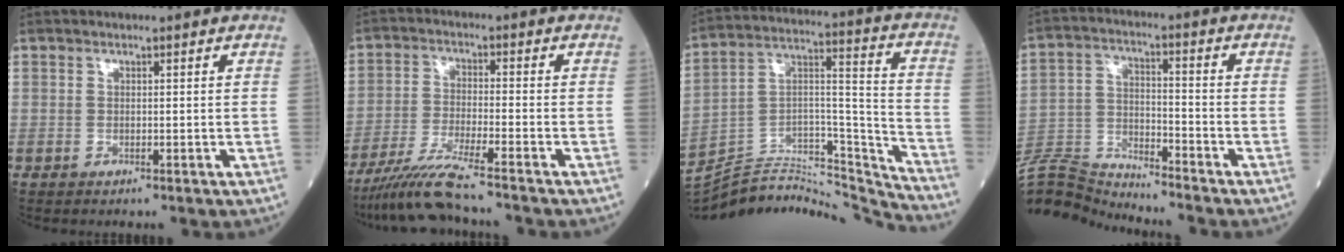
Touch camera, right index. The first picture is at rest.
{"total": 7.8, "force": [-6.6, -0.7, 4.1], "torque": [-0.082, -0.031, -0.128]}
{"total": 24.5, "force": [-23.9, 1.5, 4.9], "torque": [-0.093, 0.032, -0.378]}
{"total": 11.6, "force": [-11.6, -0.4, -0.3], "torque": [-0.001, 0.030, -0.222]}